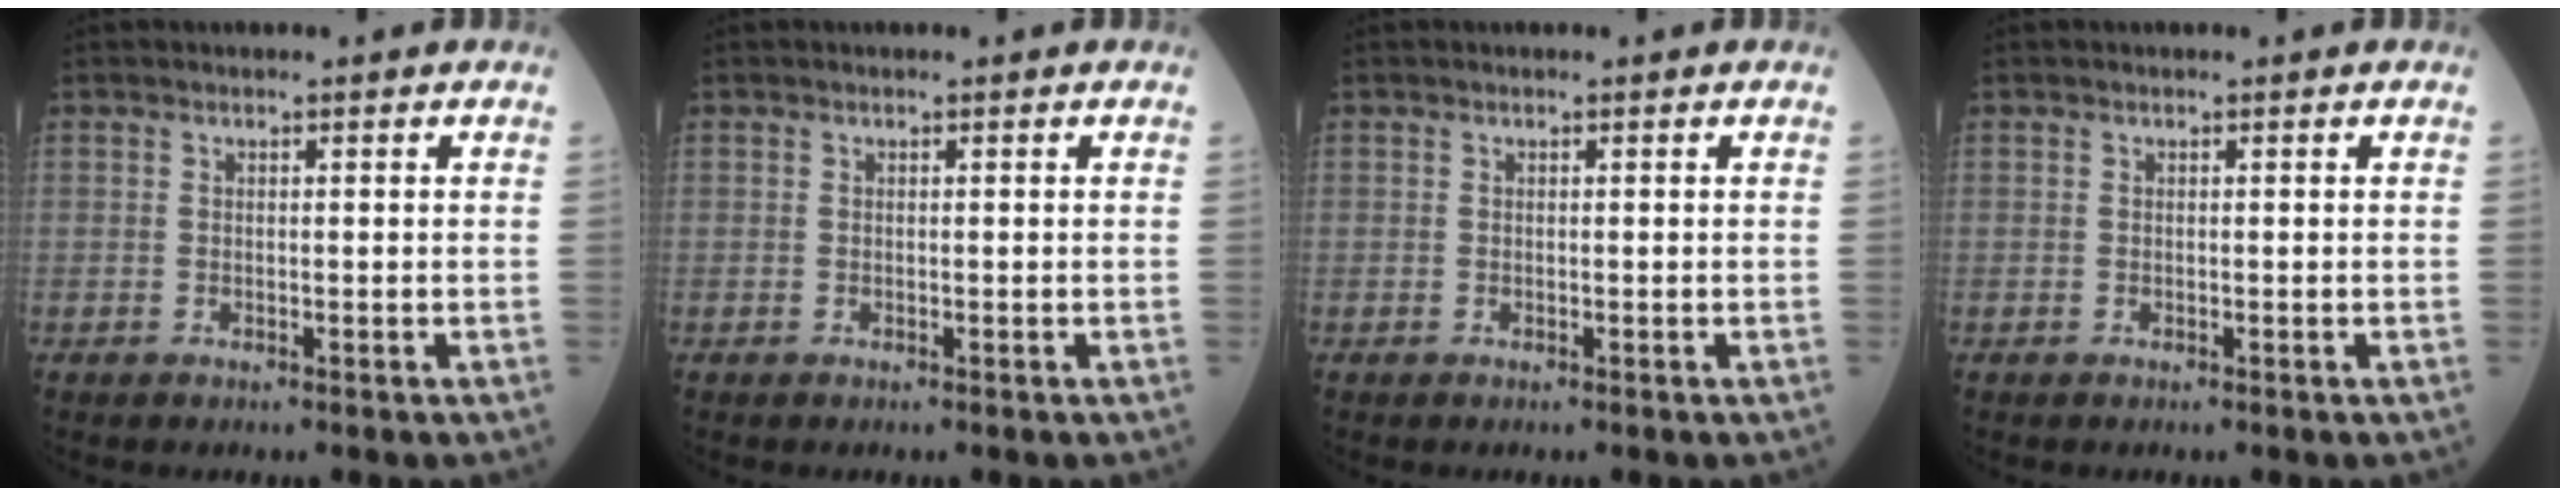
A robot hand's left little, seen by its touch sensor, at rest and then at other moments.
{"total": 0.0}
{"total": 0.0}
{"total": 0.0}